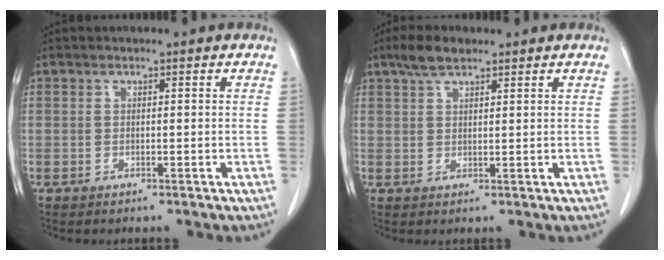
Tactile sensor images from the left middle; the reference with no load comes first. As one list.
[{"total": 4.0, "force": [3.0, 1.2, 2.3], "torque": [-0.055, 0.010, 0.058]}]